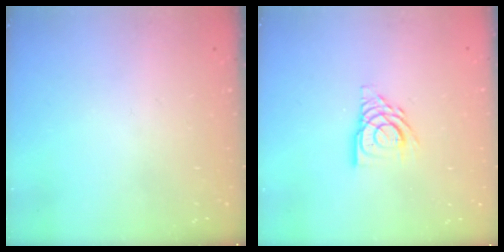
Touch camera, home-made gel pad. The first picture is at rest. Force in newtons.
{"total": 11.3, "press": 11.3, "slide": 1.3}